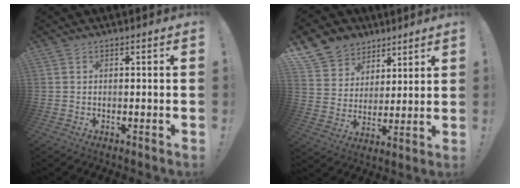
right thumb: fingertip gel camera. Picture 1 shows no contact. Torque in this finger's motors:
{"motor_torque": [0.12, 0.19, 0.30, 0.31, 0.00]}